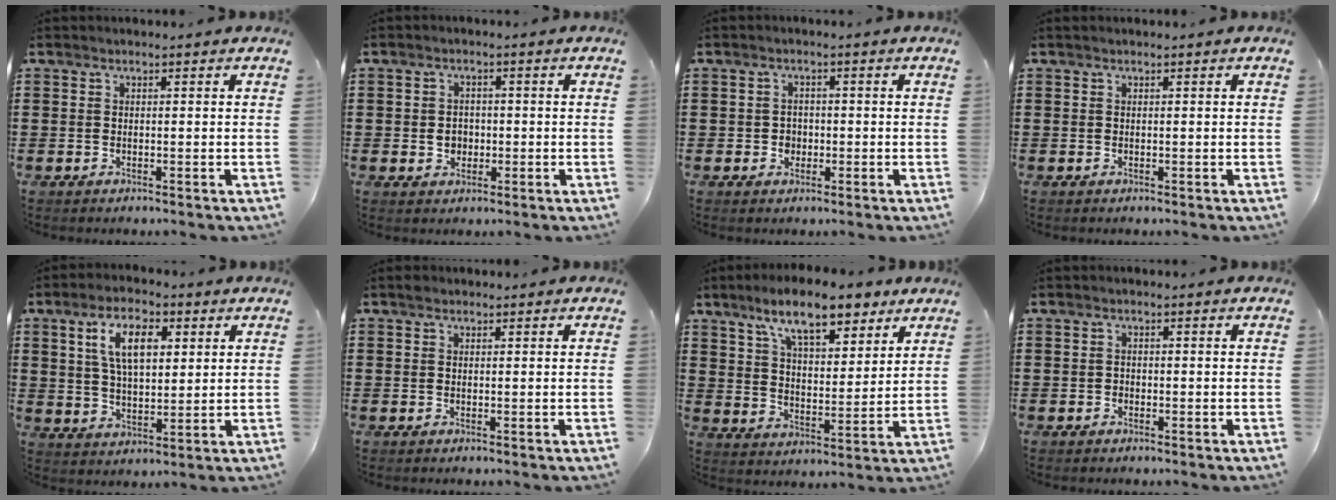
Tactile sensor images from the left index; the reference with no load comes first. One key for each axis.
{"total": 2.6, "fx": -0.4, "fy": 2.2, "fz": 1.2, "tx": -0.030, "ty": 0.005, "tz": -0.010}
{"total": 1.8, "fx": -0.4, "fy": 1.7, "fz": 0.4, "tx": -0.015, "ty": 0.004, "tz": -0.012}
{"total": 0.0}
{"total": 8.7, "fx": 3.7, "fy": 3.9, "fz": 6.8, "tx": -0.130, "ty": 0.009, "tz": 0.060}
{"total": 0.5, "fx": 0.4, "fy": 0.3, "fz": 0.1, "tx": -0.003, "ty": 0.002, "tz": 0.008}
{"total": 10.9, "fx": 8.3, "fy": 3.1, "fz": 6.4, "tx": -0.137, "ty": -0.011, "tz": 0.150}
{"total": 0.7, "fx": -0.5, "fy": 0.5, "fz": 0.1, "tx": -0.005, "ty": 0.001, "tz": -0.012}